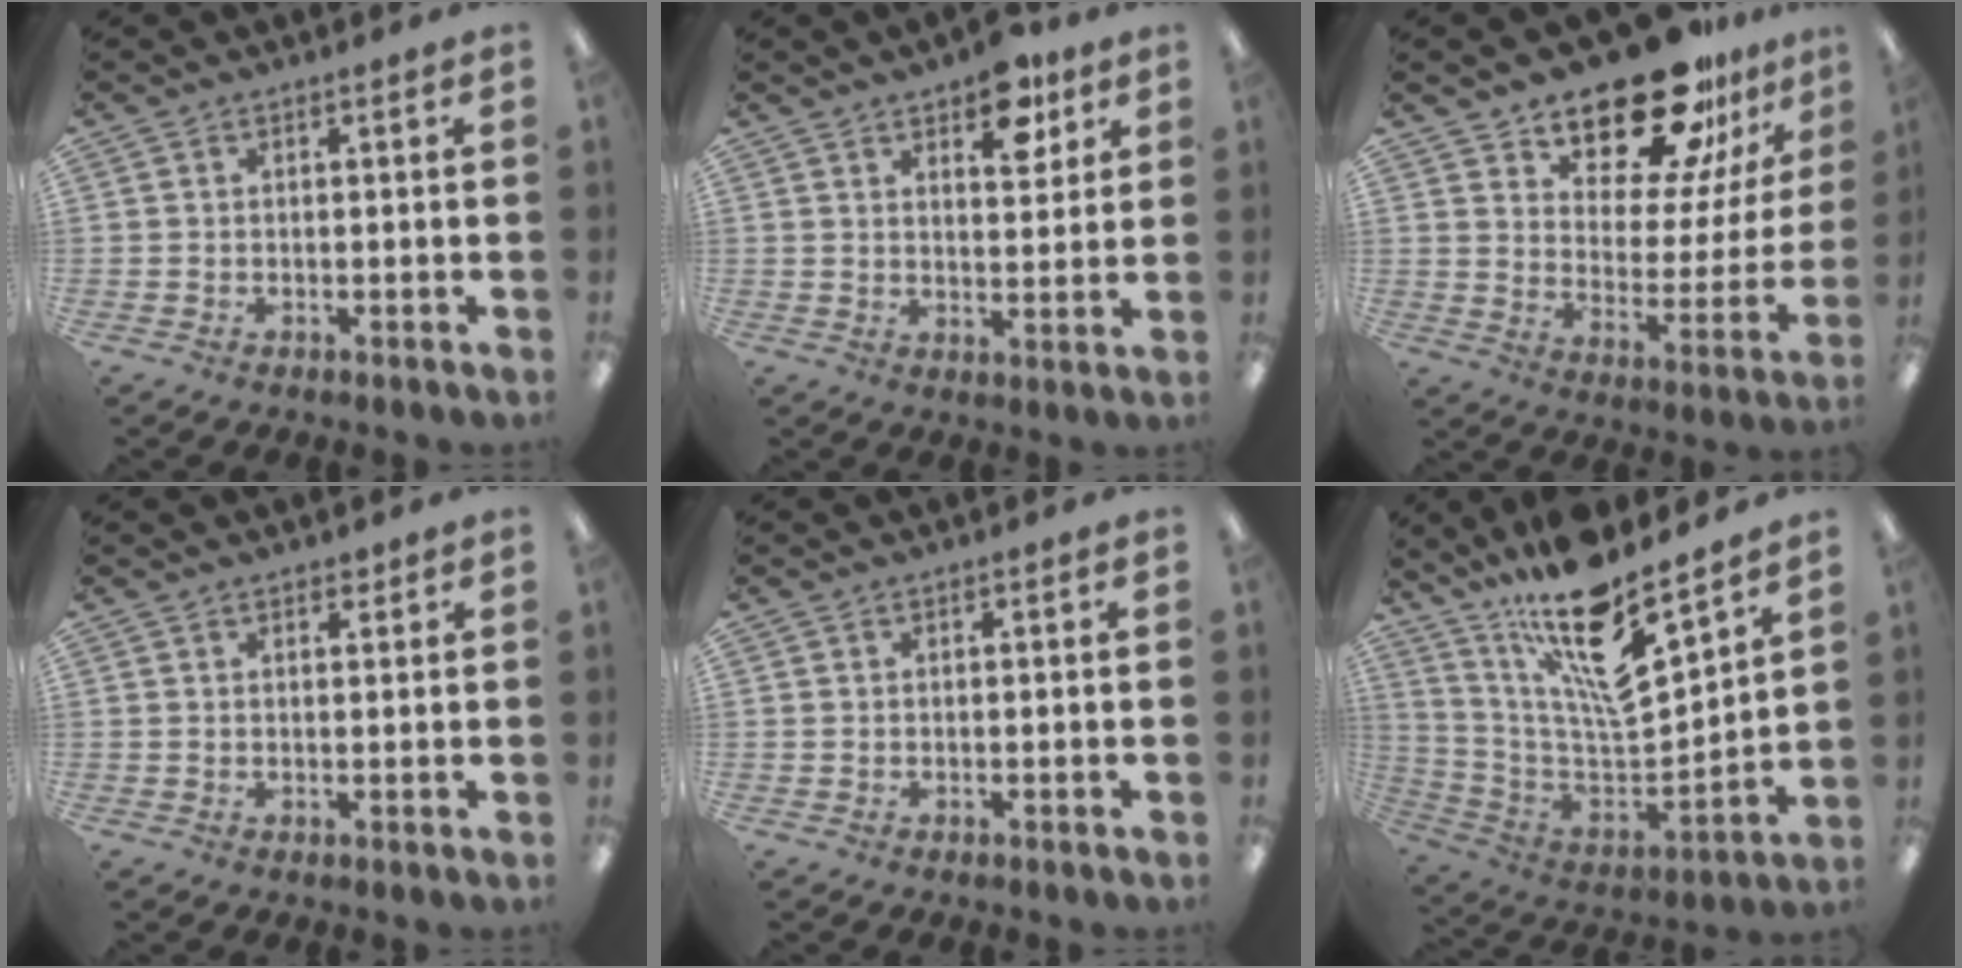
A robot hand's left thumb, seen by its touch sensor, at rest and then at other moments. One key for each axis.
{"total": 9.0, "fx": 6.1, "fy": 4.4, "fz": 5.0, "tx": -0.049, "ty": -0.029, "tz": 0.099}
{"total": 19.9, "fx": 17.0, "fy": 6.6, "fz": 8.0, "tx": -0.130, "ty": -0.129, "tz": 0.294}
{"total": 1.4, "fx": 1.2, "fy": 0.6, "fz": 0.5, "tx": -0.002, "ty": -0.004, "tz": 0.020}
{"total": 0.0}
{"total": 17.6, "fx": 13.3, "fy": 3.9, "fz": 10.7, "tx": -0.193, "ty": -0.110, "tz": 0.225}